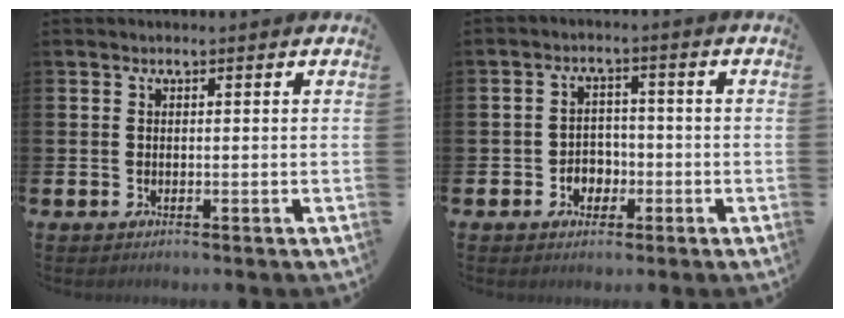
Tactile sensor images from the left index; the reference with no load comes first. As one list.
[{"total": 3.2, "force": [-1.5, 2.6, 0.9], "torque": [-0.025, 0.005, -0.036]}]